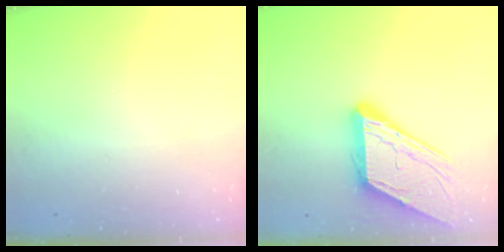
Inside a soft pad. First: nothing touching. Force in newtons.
{"total": 13.5, "press": 13.4, "slide": 1.6}